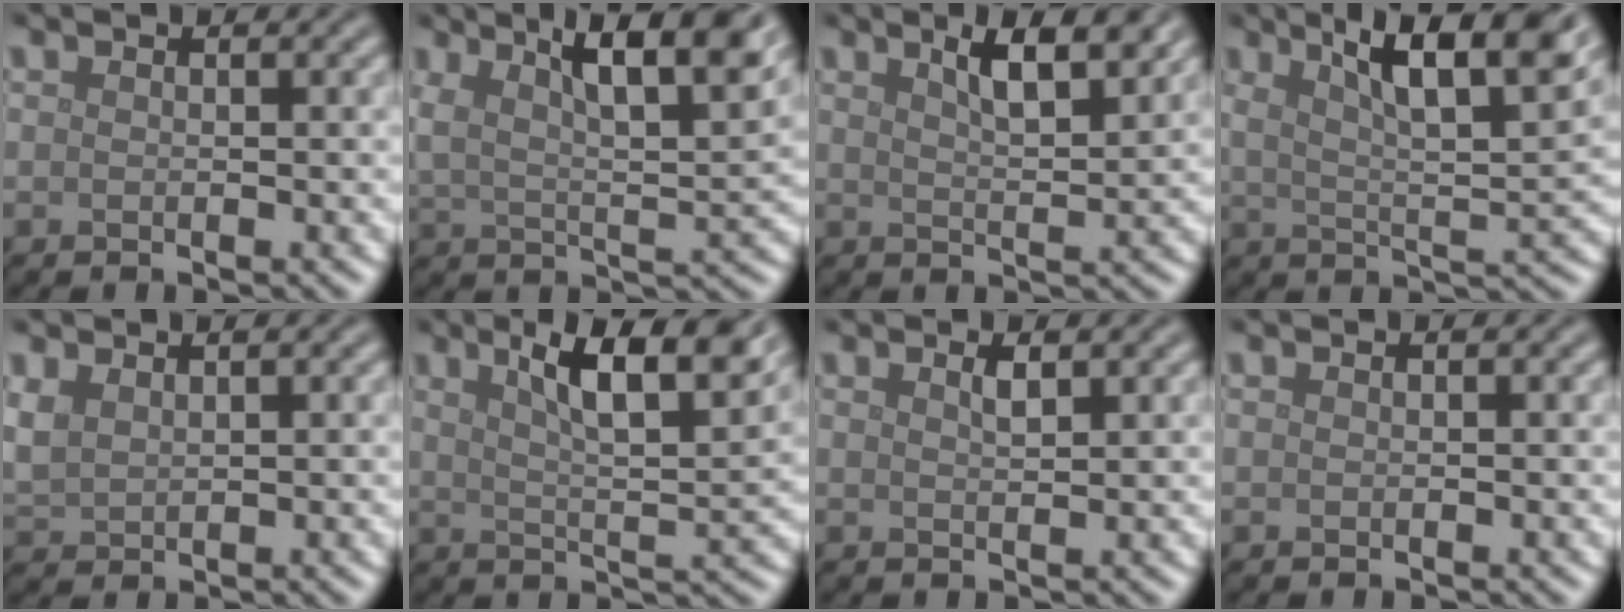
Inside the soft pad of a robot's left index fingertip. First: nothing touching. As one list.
[{"total": 9.1, "force": [4.9, 3.1, 7.0], "torque": [-0.118, 0.008, 0.078]}, {"total": 4.8, "force": [2.9, 1.4, 3.6], "torque": [-0.046, 0.011, 0.042]}, {"total": 9.7, "force": [4.9, 2.7, 7.9], "torque": [-0.120, 0.010, 0.077]}, {"total": 2.2, "force": [1.3, 1.3, 1.2], "torque": [-0.038, 0.003, 0.031]}, {"total": 8.4, "force": [4.4, 2.2, 6.8], "torque": [-0.095, 0.010, 0.067]}, {"total": 1.1, "force": [0.8, 0.2, 0.8], "torque": [-0.014, 0.001, 0.012]}, {"total": 0.0}]